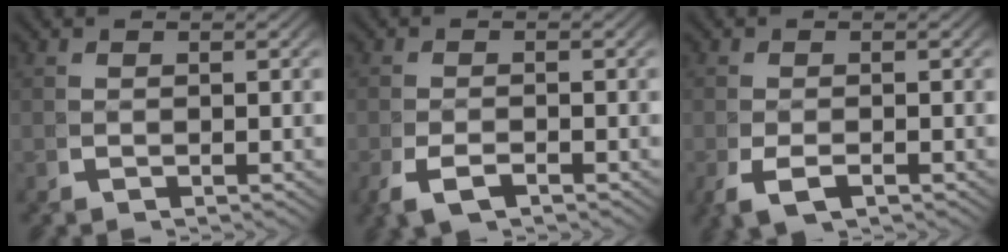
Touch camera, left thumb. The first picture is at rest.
{"total": 2.2, "force": [-1.4, 1.1, 1.4], "torque": [-0.039, -0.009, -0.022]}
{"total": 2.5, "force": [-1.1, 1.3, 1.7], "torque": [-0.047, -0.013, -0.012]}